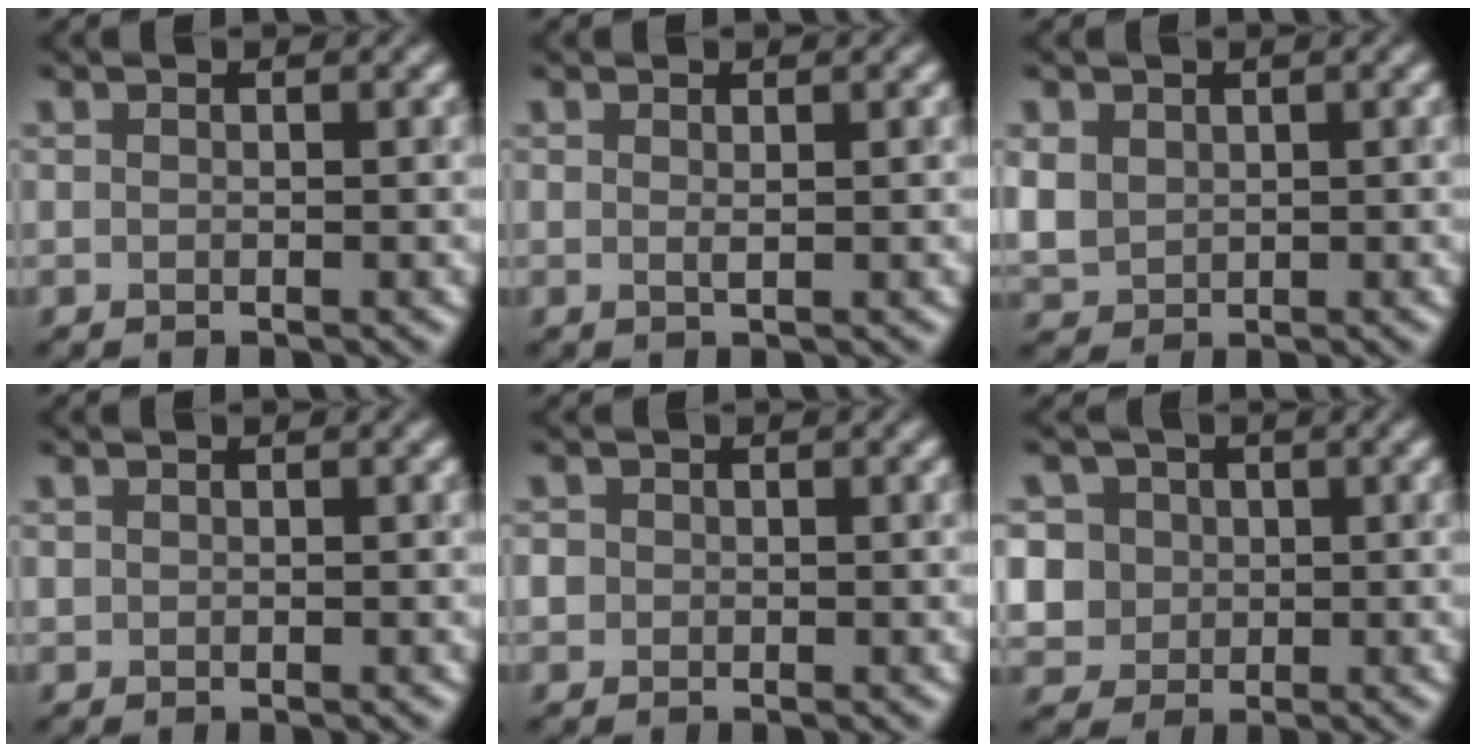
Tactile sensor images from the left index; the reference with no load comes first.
{"total": 0.6, "force": [0.3, 0.1, 0.6], "torque": [-0.010, -0.002, 0.004]}
{"total": 2.5, "force": [0.8, 2.1, 1.1], "torque": [-0.034, -0.002, 0.019]}
{"total": 0.0}
{"total": 1.2, "force": [0.0, 1.1, 0.3], "torque": [0.004, -0.002, -0.002]}
{"total": 6.4, "force": [2.0, 5.6, 2.4], "torque": [-0.047, 0.021, 0.014]}